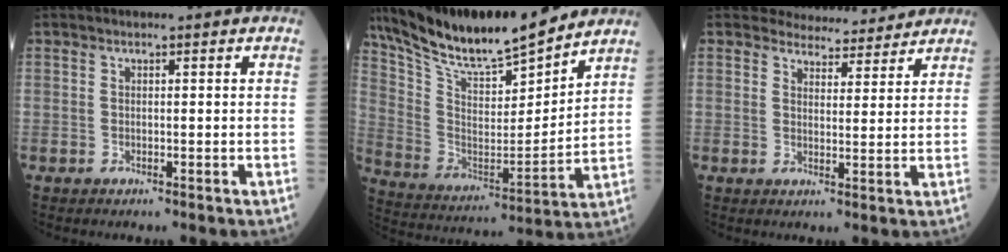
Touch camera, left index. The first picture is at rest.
{"total": 20.7, "force": [17.9, 2.7, 10.1], "torque": [-0.188, -0.001, 0.312]}
{"total": 7.0, "force": [6.7, 2.0, 0.4], "torque": [-0.001, 0.001, 0.082]}